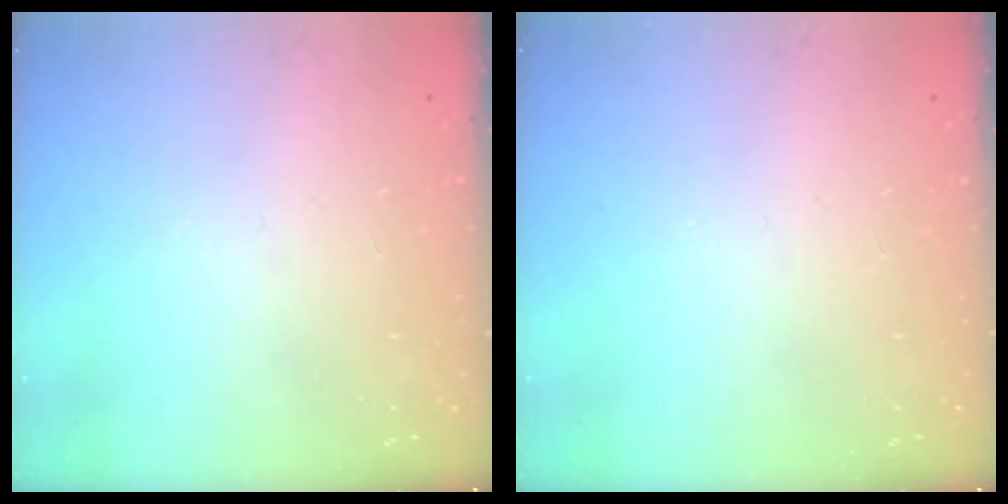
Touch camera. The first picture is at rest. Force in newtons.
{"total": 0.0}